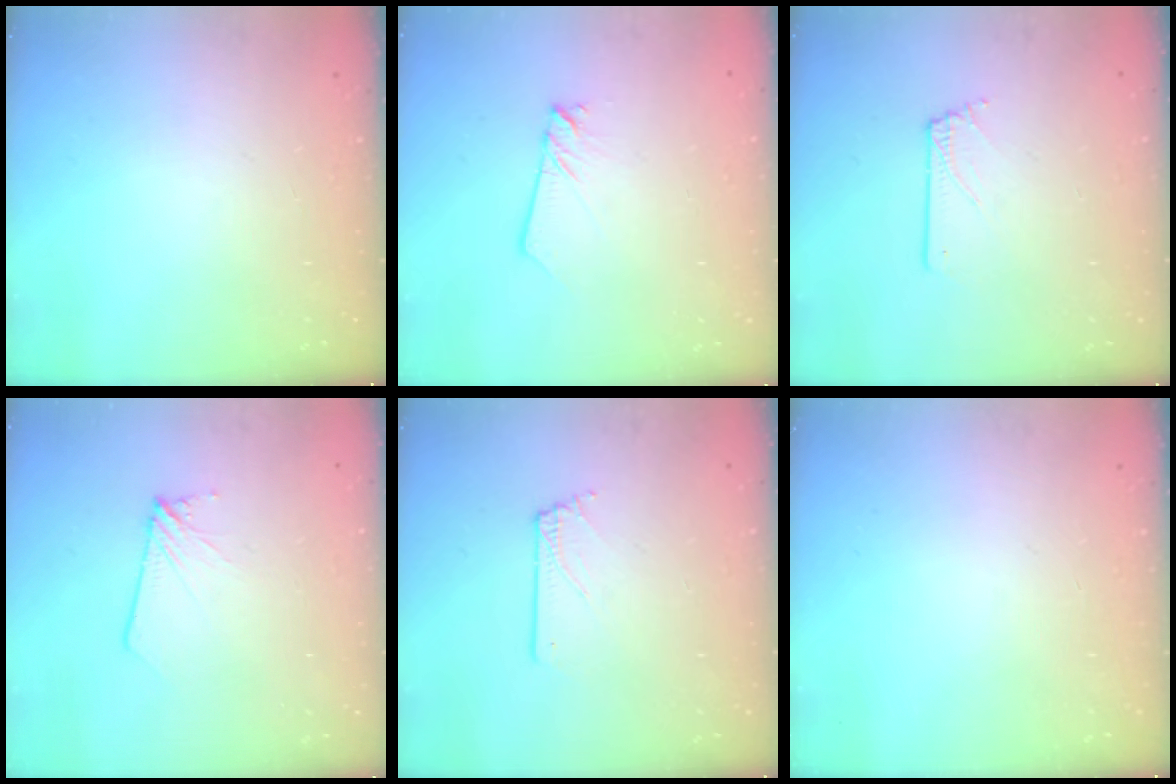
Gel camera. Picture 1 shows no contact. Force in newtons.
{"total": 2.7, "press": 2.7, "slide": 0.2}
{"total": 1.0, "press": 1.0, "slide": 0.1}
{"total": 2.8, "press": 2.8, "slide": 0.4}
{"total": 1.0, "press": 1.0, "slide": 0.1}
{"total": 0.0}